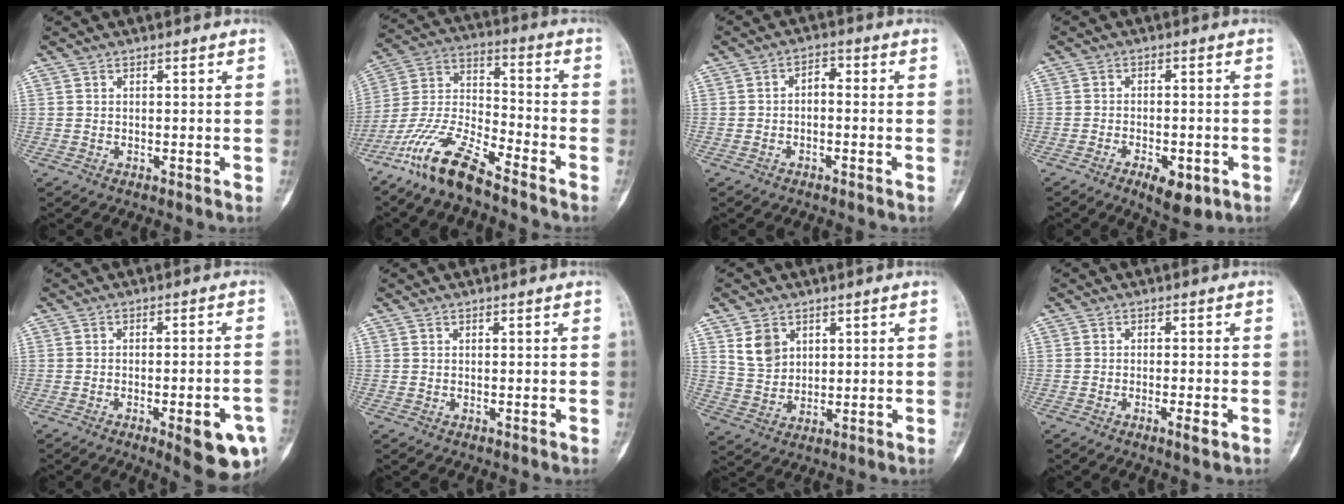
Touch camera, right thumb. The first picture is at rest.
{"total": 14.4, "force": [-10.9, 3.7, 8.7], "torque": [-0.175, 0.064, -0.215]}
{"total": 2.7, "force": [-0.5, 1.9, 1.9], "torque": [-0.019, 0.016, -0.018]}
{"total": 6.4, "force": [-3.2, 3.0, 4.7], "torque": [-0.062, 0.012, -0.041]}
{"total": 11.2, "force": [-4.8, 3.1, 9.6], "torque": [-0.103, 0.014, -0.054]}
{"total": 0.0}
{"total": 6.5, "force": [2.9, 4.9, 3.0], "torque": [-0.033, -0.016, 0.065]}
{"total": 2.3, "force": [-1.1, 0.7, 1.9], "torque": [-0.031, 0.001, -0.017]}